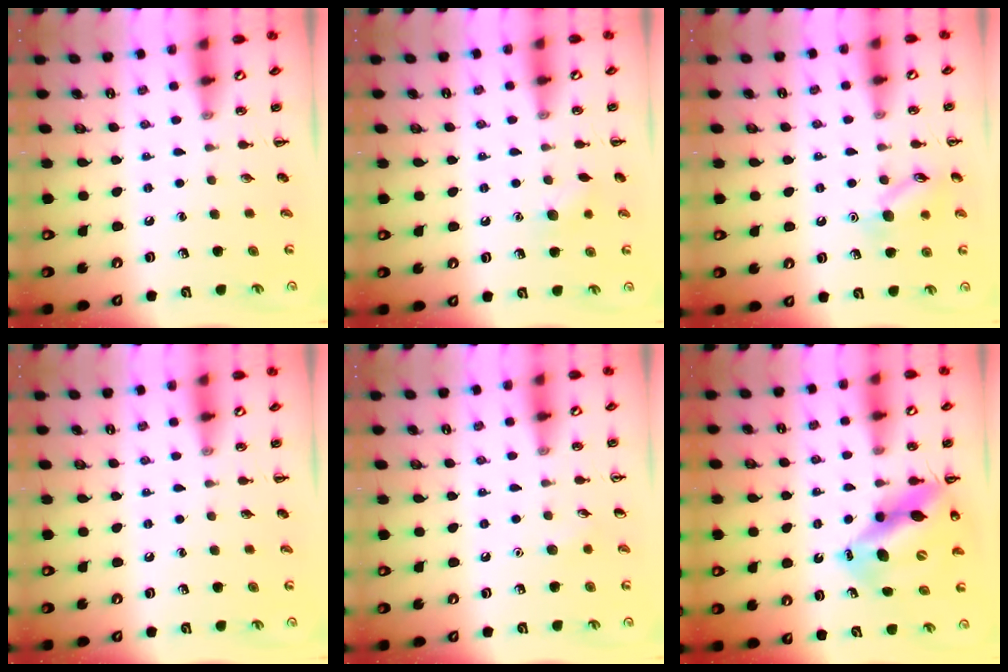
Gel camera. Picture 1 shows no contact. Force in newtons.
{"total": 6.7, "press": 6.5, "slide": 1.3}
{"total": 10.5, "press": 10.5, "slide": 0.6}
{"total": 0.0}
{"total": 3.9, "press": 3.8, "slide": 1.0}
{"total": 14.7, "press": 14.1, "slide": 4.2}